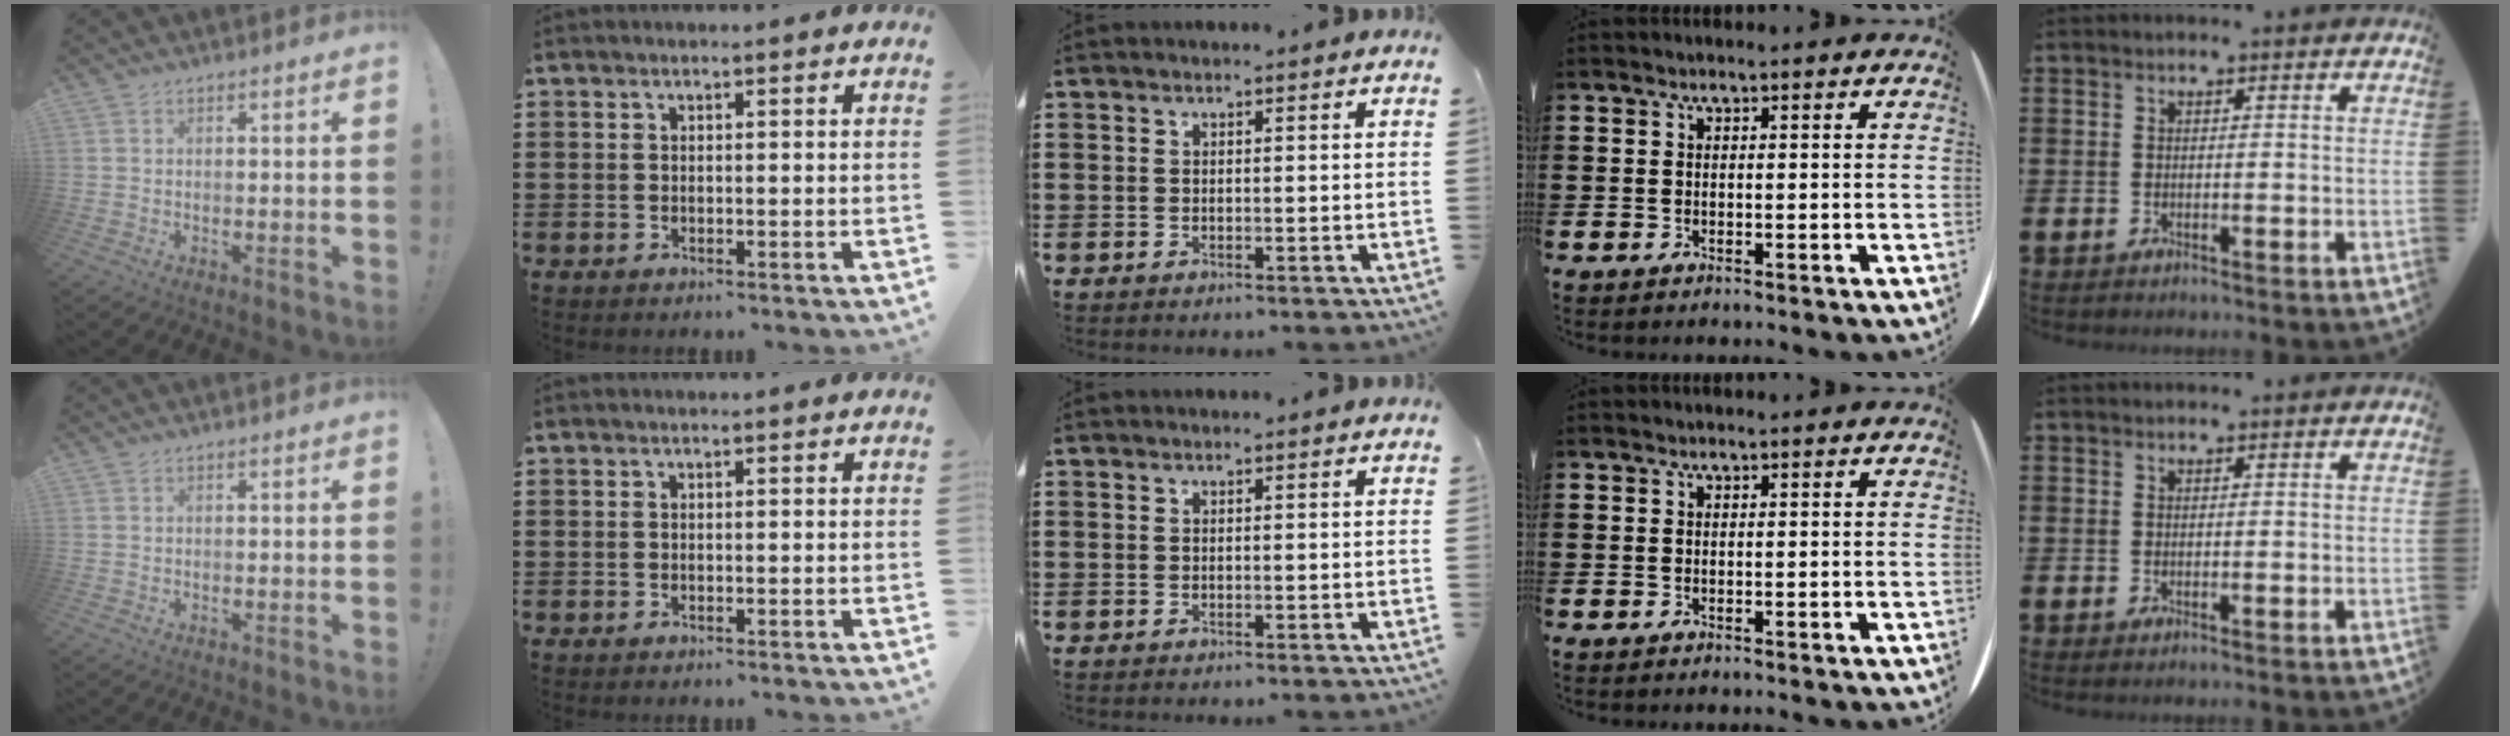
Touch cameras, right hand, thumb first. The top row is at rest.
{}